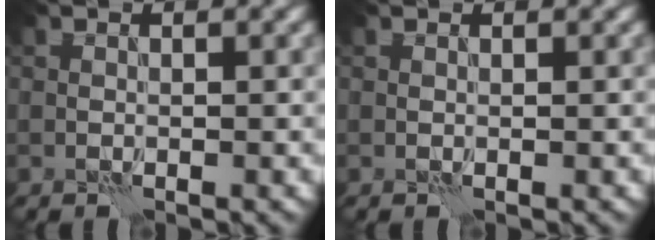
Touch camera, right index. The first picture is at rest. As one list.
[{"total": 0.6, "force": [0.5, 0.1, 0.1], "torque": [-0.008, -0.002, 0.003]}]